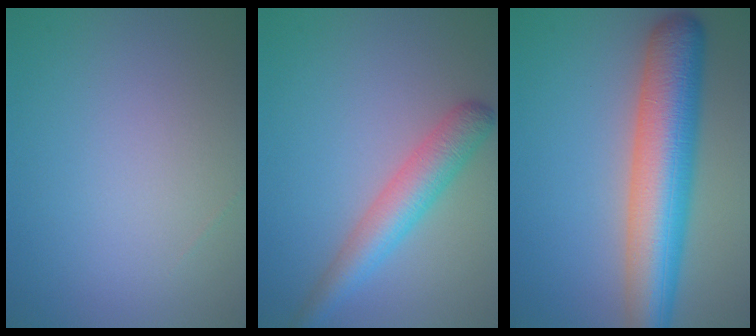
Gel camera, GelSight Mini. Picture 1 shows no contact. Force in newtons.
{"total": 4.3, "press": 4.3, "slide": 0.1}
{"total": 9.5, "press": 9.5, "slide": 0.2}